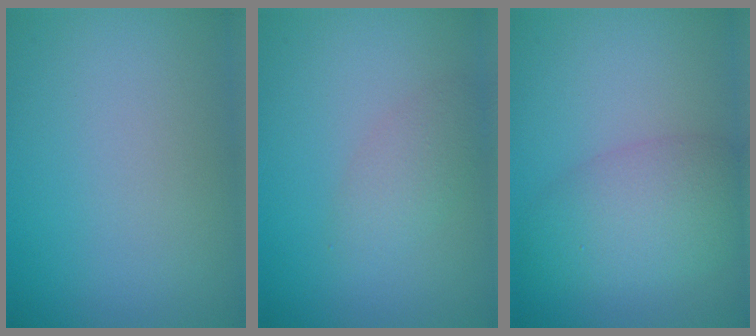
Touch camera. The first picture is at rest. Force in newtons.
{"total": 2.2, "press": 2.2, "slide": 0.1}
{"total": 5.3, "press": 5.2, "slide": 0.2}